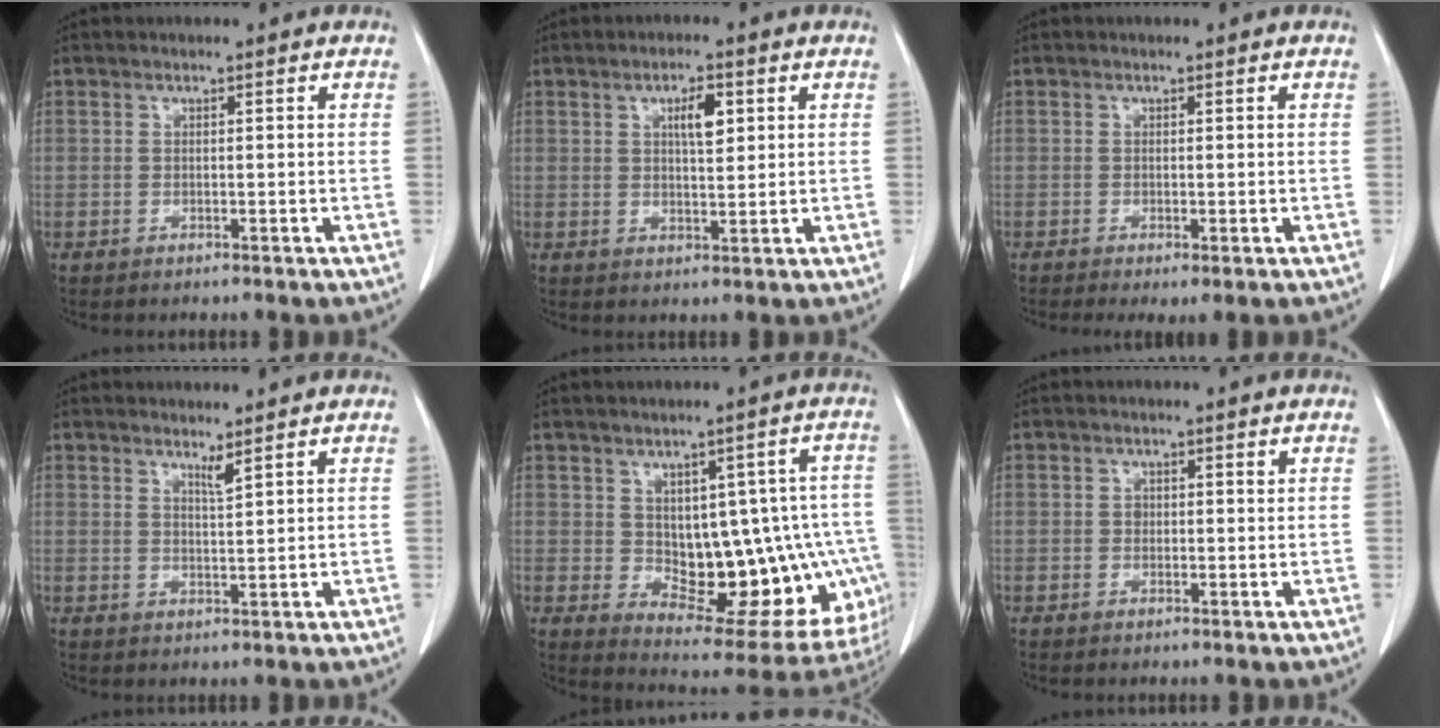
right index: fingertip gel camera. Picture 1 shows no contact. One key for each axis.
{"total": 4.2, "fx": 1.5, "fy": 1.3, "fz": 3.7, "tx": -0.063, "ty": 0.002, "tz": 0.025}
{"total": 2.5, "fx": -1.0, "fy": 0.5, "fz": 2.2, "tx": -0.033, "ty": -0.008, "tz": -0.011}
{"total": 1.7, "fx": 1.4, "fy": -0.4, "fz": 0.9, "tx": -0.017, "ty": -0.013, "tz": 0.025}
{"total": 18.5, "fx": -1.7, "fy": 9.5, "fz": 15.8, "tx": -0.144, "ty": 0.024, "tz": 0.009}
{"total": 1.1, "fx": 0.3, "fy": 0.8, "fz": 0.7, "tx": -0.010, "ty": 0.005, "tz": 0.007}